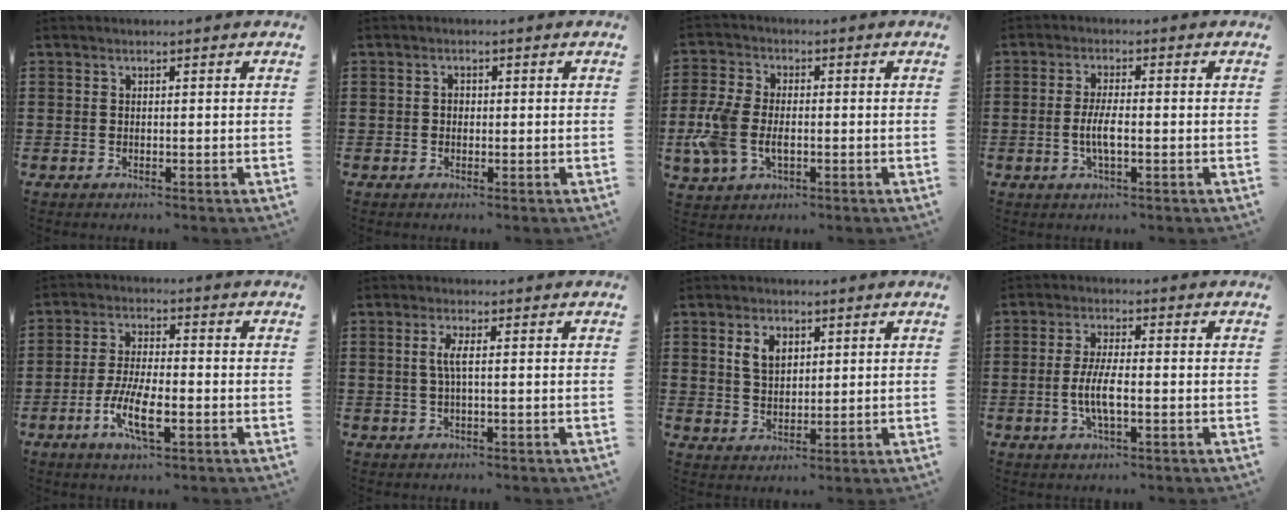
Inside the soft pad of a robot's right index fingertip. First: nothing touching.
{"total": 0.9, "force": [-0.2, 0.7, 0.5], "torque": [-0.011, 0.002, -0.003]}
{"total": 6.7, "force": [-1.7, 4.2, 5.0], "torque": [-0.129, -0.001, -0.038]}
{"total": 4.0, "force": [-0.8, 1.0, 3.8], "torque": [-0.086, -0.005, -0.023]}
{"total": 8.1, "force": [-3.1, 2.5, 7.0], "torque": [-0.160, -0.016, -0.062]}
{"total": 2.6, "force": [0.0, 0.2, 2.6], "torque": [-0.056, -0.005, -0.004]}
{"total": 4.0, "force": [1.7, 2.6, 2.5], "torque": [-0.059, 0.012, 0.029]}
{"total": 5.2, "force": [-1.2, 1.4, 4.9], "torque": [-0.111, -0.005, -0.031]}